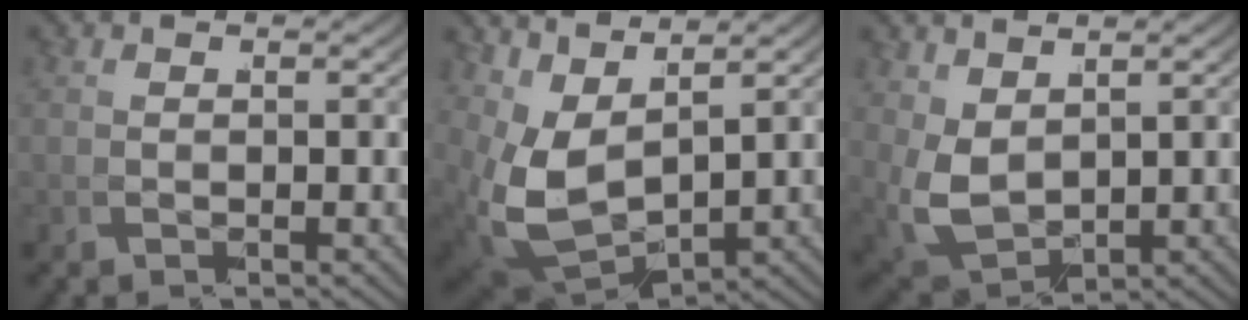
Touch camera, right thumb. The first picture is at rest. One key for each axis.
{"total": 8.4, "fx": 0.5, "fy": 5.6, "fz": 6.2, "tx": -0.171, "ty": -0.060, "tz": 0.044}
{"total": 5.6, "fx": 1.2, "fy": 3.8, "fz": 3.9, "tx": -0.104, "ty": -0.035, "tz": 0.051}